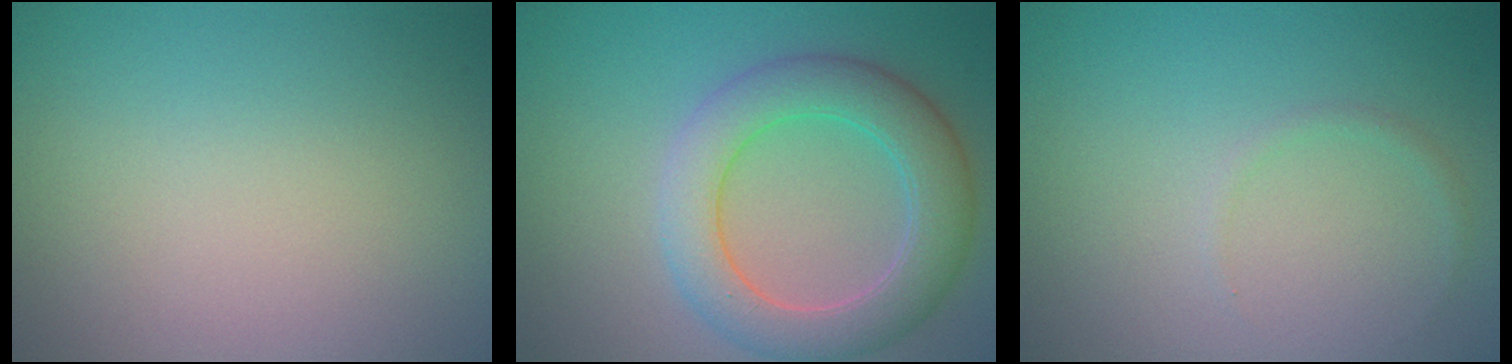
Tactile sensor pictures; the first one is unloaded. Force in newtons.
{"total": 5.9, "press": 5.9, "slide": 0.2}
{"total": 0.6, "press": 0.6, "slide": 0.0}